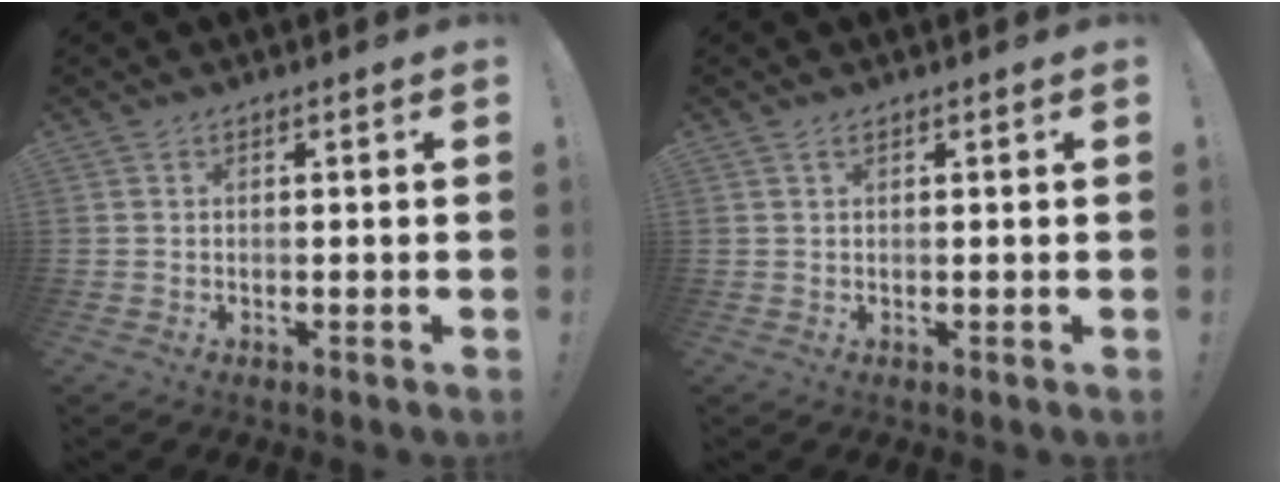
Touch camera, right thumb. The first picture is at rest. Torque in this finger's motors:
{"motor_torque": [0.00, -0.10, -0.06, 0.12, 0.09]}